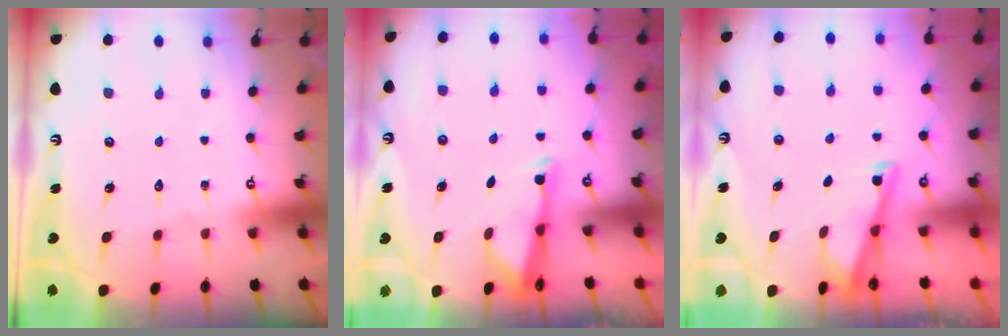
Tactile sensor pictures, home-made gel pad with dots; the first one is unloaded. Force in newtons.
{"total": 3.0, "press": 3.0, "slide": 0.6}
{"total": 3.2, "press": 3.1, "slide": 0.3}